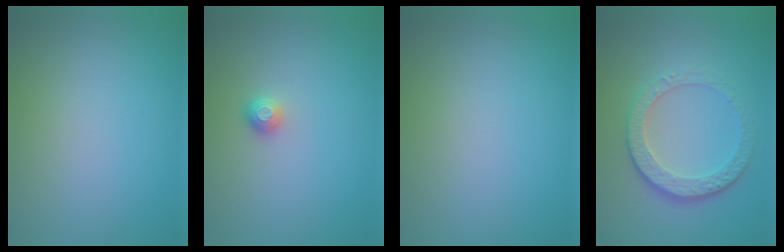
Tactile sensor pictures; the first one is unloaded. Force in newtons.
{"total": 1.1, "press": 1.1, "slide": 0.4}
{"total": 0.0}
{"total": 4.5, "press": 3.3, "slide": 3.1}